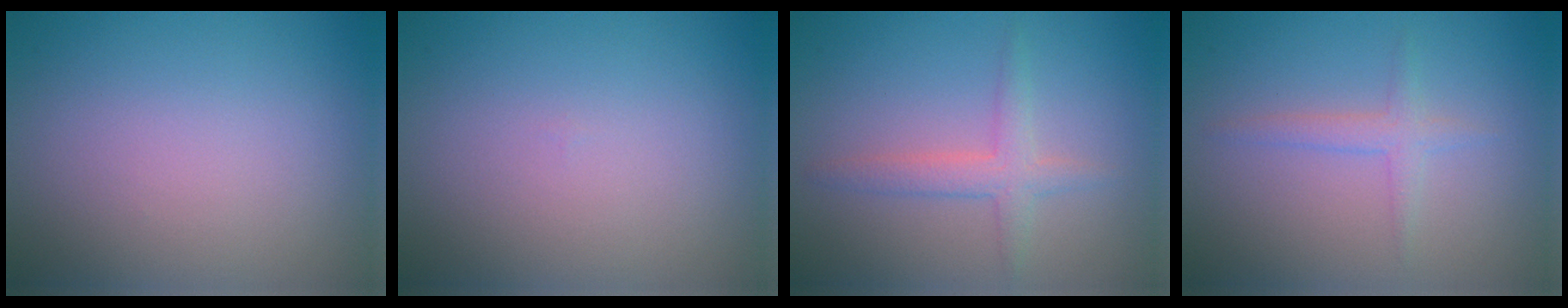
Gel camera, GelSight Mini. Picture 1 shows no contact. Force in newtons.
{"total": 0.0}
{"total": 2.2, "press": 2.2, "slide": 0.0}
{"total": 1.6, "press": 1.6, "slide": 0.1}